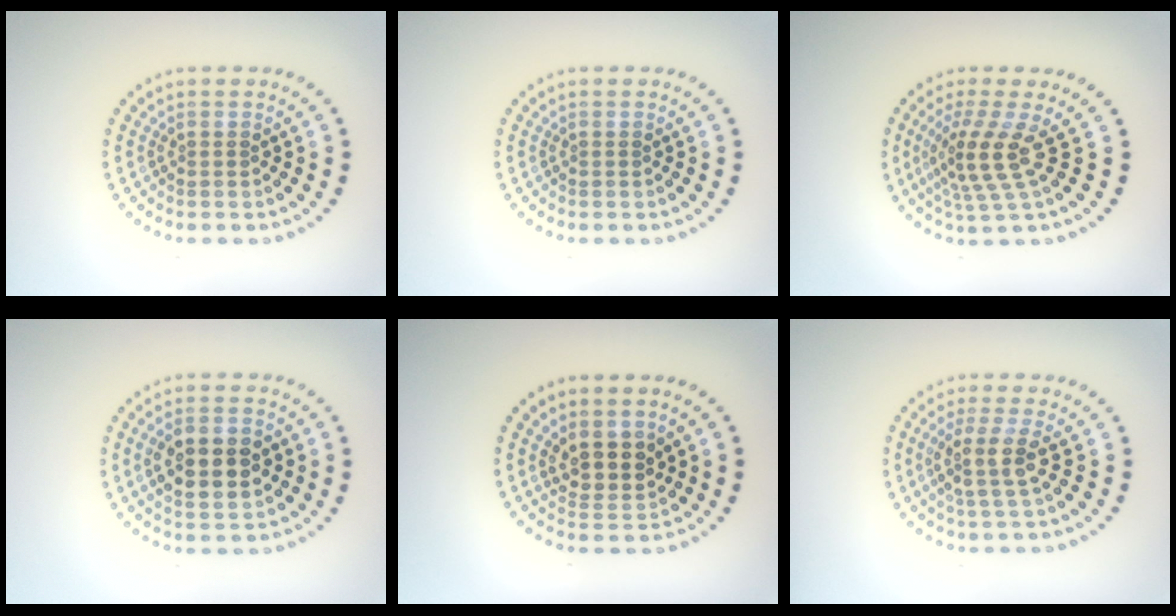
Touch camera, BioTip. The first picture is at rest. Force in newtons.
{"total": 0.0}
{"total": 3.9, "press": 2.7, "slide": 2.8}
{"total": 5.3, "press": 5.2, "slide": 0.4}
{"total": 3.0, "press": 2.7, "slide": 1.3}
{"total": 3.0, "press": 2.3, "slide": 1.9}